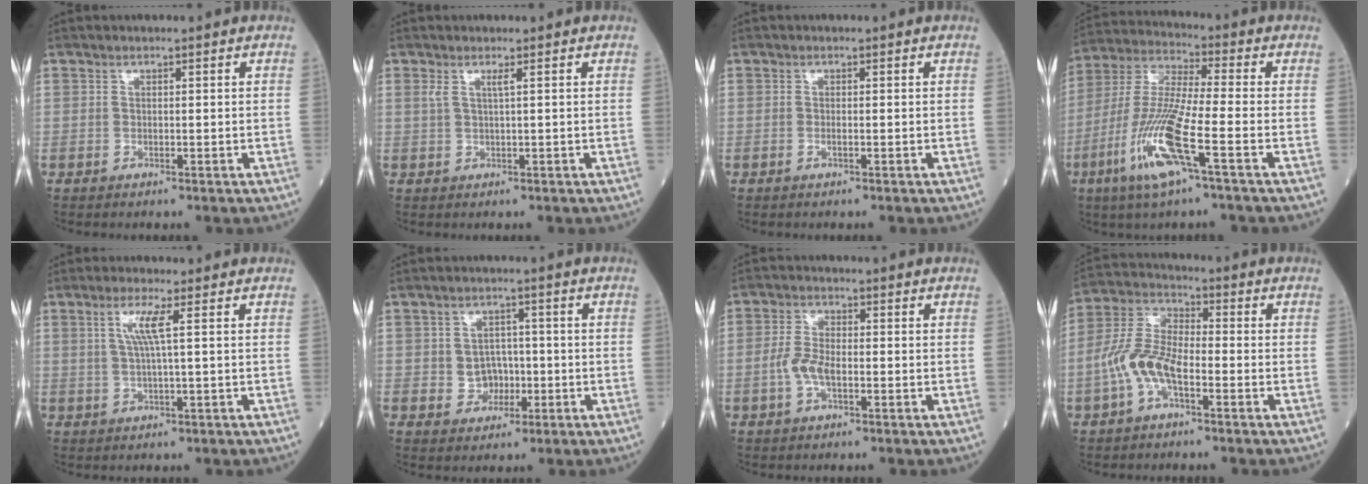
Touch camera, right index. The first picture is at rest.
{"total": 1.4, "force": [0.6, -0.2, 1.3], "torque": [-0.035, 0.005, 0.013]}
{"total": 0.6, "force": [-0.3, -0.1, 0.5], "torque": [-0.014, -0.001, -0.006]}
{"total": 13.7, "force": [-5.6, 0.5, 12.5], "torque": [-0.269, -0.016, -0.114]}
{"total": 3.9, "force": [1.1, -0.5, 3.7], "torque": [-0.079, 0.002, 0.023]}
{"total": 4.2, "force": [-0.6, 3.8, 1.8], "torque": [-0.021, 0.009, -0.004]}
{"total": 4.2, "force": [-1.1, 1.7, 3.7], "torque": [-0.084, 0.006, -0.024]}
{"total": 8.5, "force": [-3.1, 3.4, 7.2], "torque": [-0.169, 0.015, -0.065]}